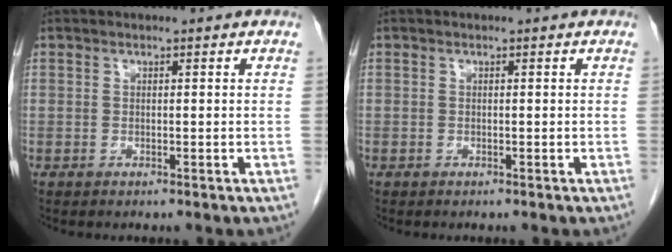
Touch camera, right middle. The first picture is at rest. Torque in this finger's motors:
{"motor_torque": [1.37, -0.76, 1.05, 0.21]}